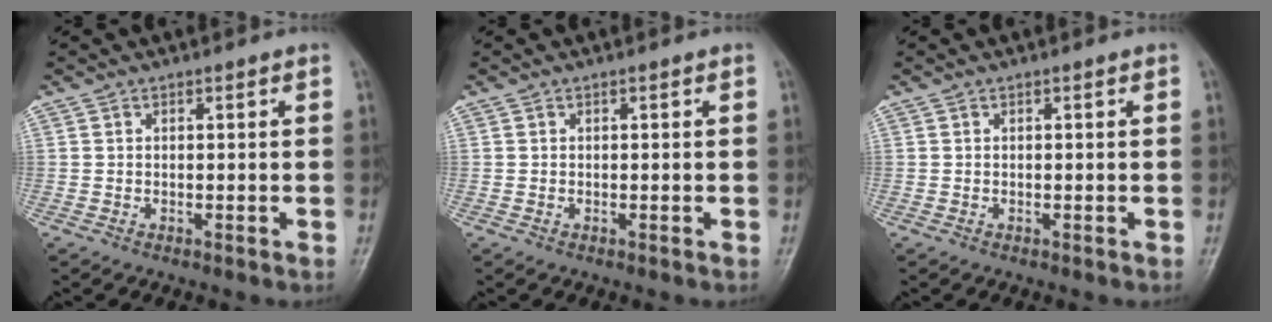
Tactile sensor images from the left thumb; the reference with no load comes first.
{"total": 0.0}
{"total": 0.0}